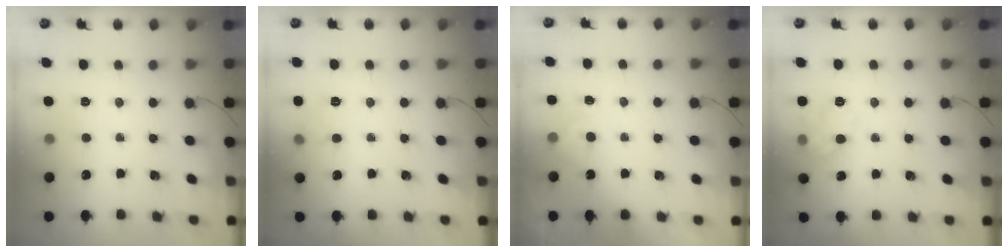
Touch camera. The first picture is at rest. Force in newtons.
{"total": 6.3, "press": 6.1, "slide": 1.7}
{"total": 4.0, "press": 3.7, "slide": 1.4}
{"total": 10.2, "press": 10.1, "slide": 0.8}